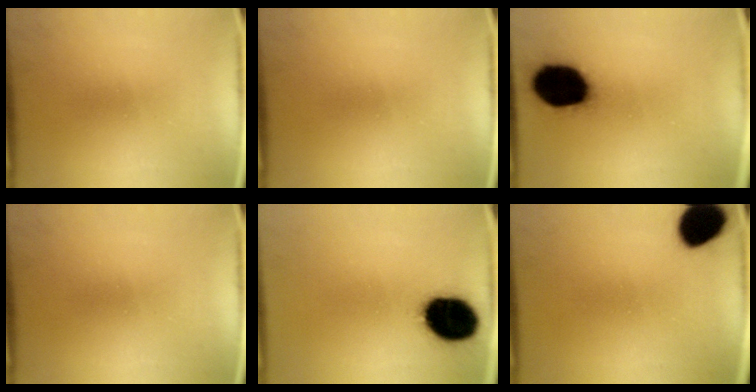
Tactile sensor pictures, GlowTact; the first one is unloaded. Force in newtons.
{"total": 0.0}
{"total": 19.7}
{"total": 0.0}
{"total": 17.6}
{"total": 11.7}